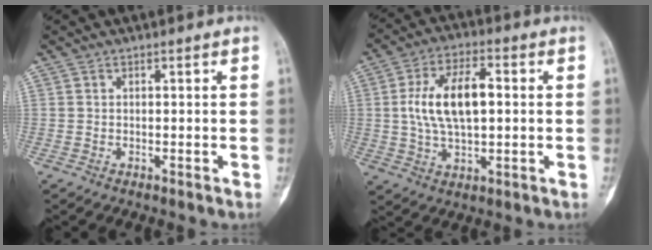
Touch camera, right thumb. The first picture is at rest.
{"total": 12.6, "force": [1.2, 6.2, 10.9], "torque": [-0.197, 0.012, 0.020]}